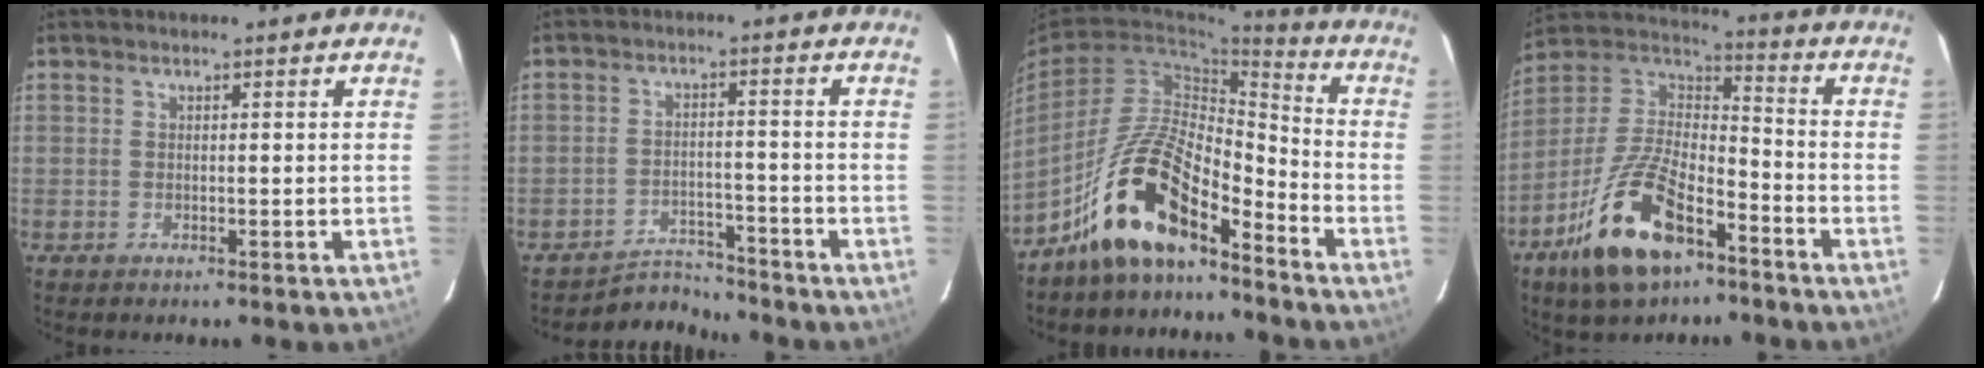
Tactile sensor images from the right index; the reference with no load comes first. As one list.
[{"total": 4.9, "force": [-4.6, 0.8, -1.4], "torque": [0.026, 0.010, -0.072]}, {"total": 13.1, "force": [-9.3, 3.7, 8.4], "torque": [-0.170, 0.022, -0.171]}, {"total": 17.0, "force": [-9.8, 6.4, 12.2], "torque": [-0.251, 0.002, -0.180]}]